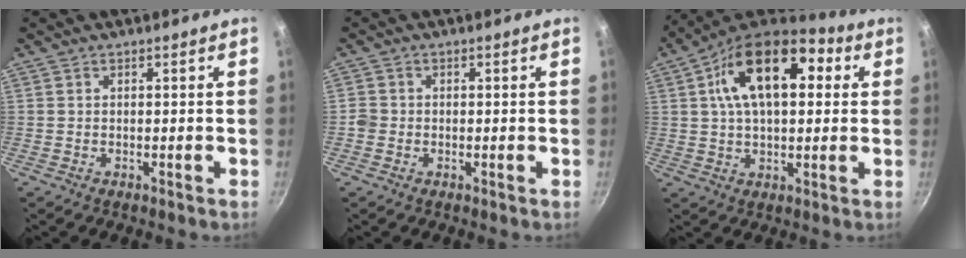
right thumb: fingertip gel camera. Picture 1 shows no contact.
{"total": 1.7, "force": [-0.7, 1.5, 0.5], "torque": [-0.005, 0.006, -0.015]}
{"total": 19.2, "force": [5.0, 10.9, 15.1], "torque": [-0.227, 0.019, 0.063]}